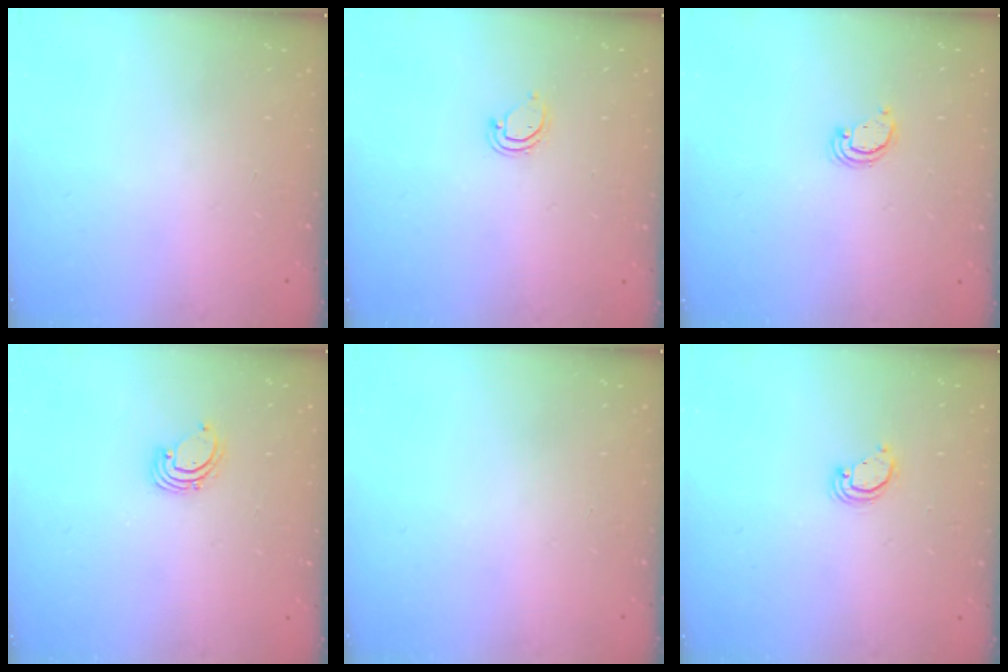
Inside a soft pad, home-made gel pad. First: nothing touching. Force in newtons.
{"total": 3.6, "press": 3.6, "slide": 0.5}
{"total": 2.4, "press": 2.4, "slide": 0.2}
{"total": 1.6, "press": 1.6, "slide": 0.1}
{"total": 0.0}
{"total": 3.2, "press": 3.1, "slide": 0.3}